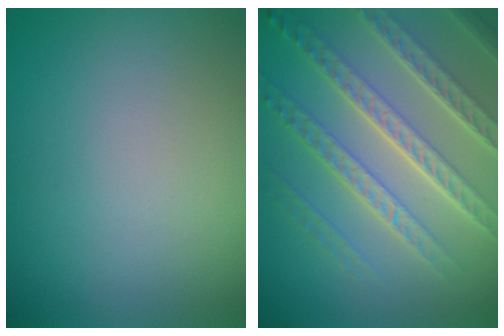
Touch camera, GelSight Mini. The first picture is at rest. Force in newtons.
{"total": 7.6, "press": 5.3, "slide": 5.5}